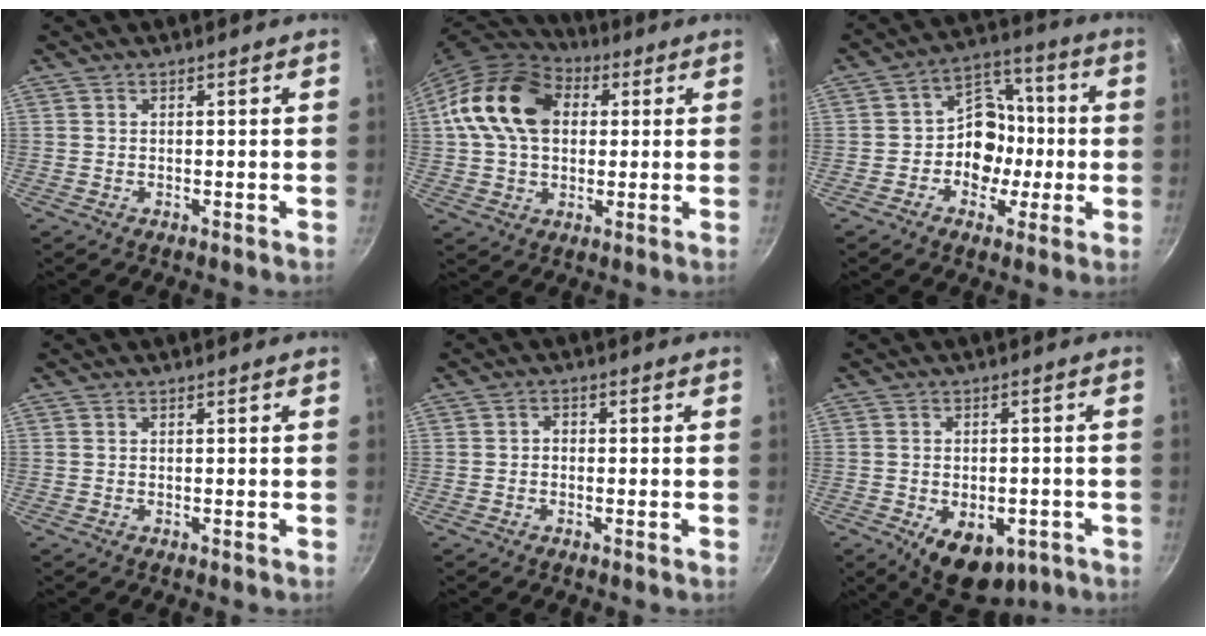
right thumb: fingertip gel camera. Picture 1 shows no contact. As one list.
[{"total": 17.6, "force": [3.4, 12.9, 11.6], "torque": [-0.190, 0.019, 0.045]}, {"total": 11.5, "force": [-1.3, 9.4, 6.4], "torque": [-0.036, 0.033, -0.034]}, {"total": 0.0}, {"total": 1.4, "force": [-0.4, 1.1, 0.7], "torque": [-0.009, 0.008, -0.009]}, {"total": 11.6, "force": [-4.6, 7.1, 8.0], "torque": [-0.080, 0.005, -0.048]}]